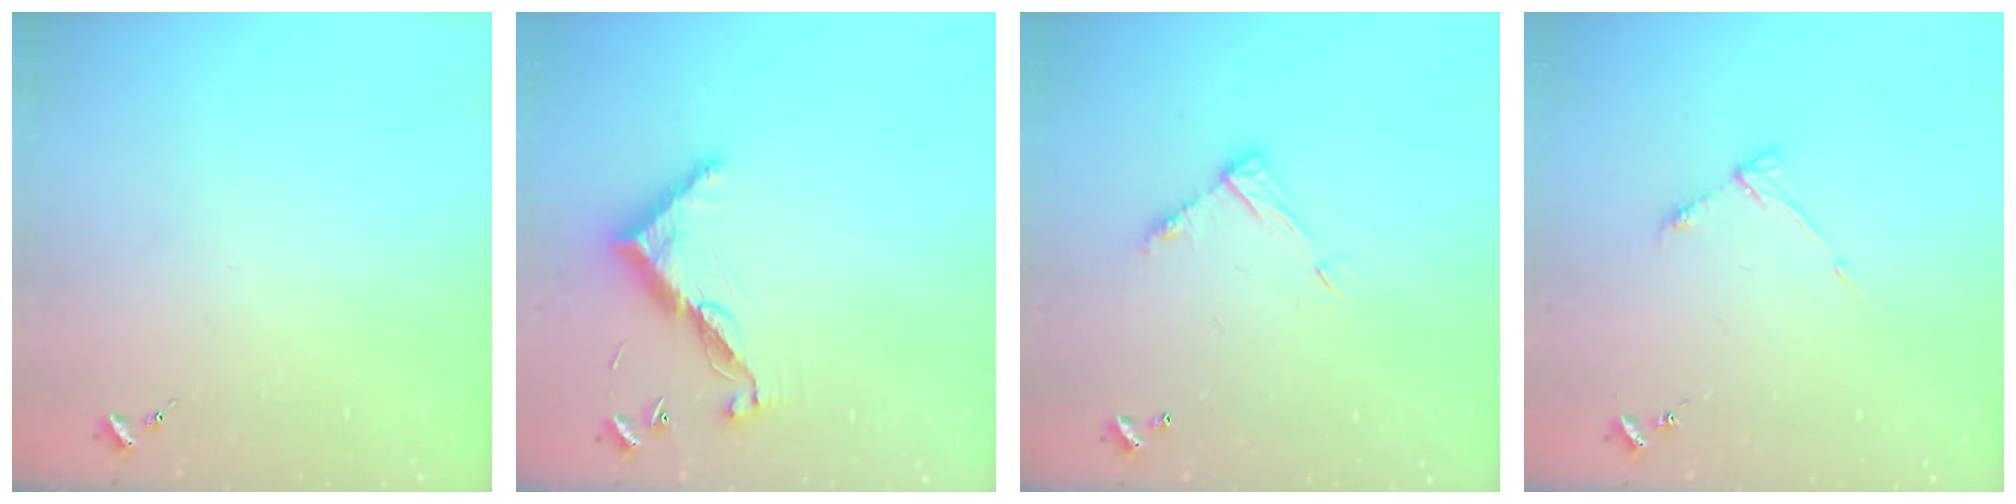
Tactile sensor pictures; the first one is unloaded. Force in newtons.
{"total": 10.7, "press": 10.7, "slide": 0.4}
{"total": 9.2, "press": 9.2, "slide": 0.1}
{"total": 4.6, "press": 4.6, "slide": 0.6}